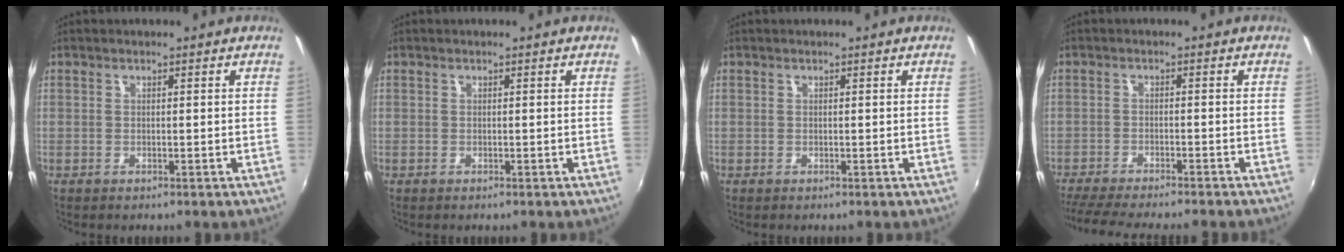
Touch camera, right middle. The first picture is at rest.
{"total": 0.0}
{"total": 0.0}
{"total": 10.9, "force": [-9.7, 0.3, 4.9], "torque": [-0.115, -0.024, -0.152]}